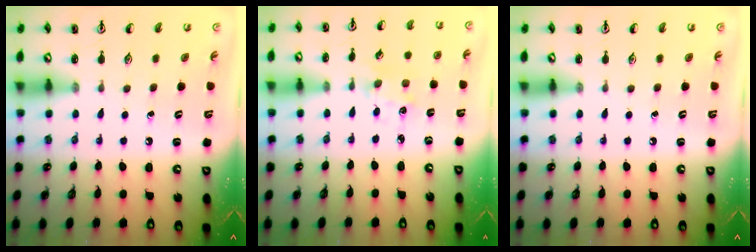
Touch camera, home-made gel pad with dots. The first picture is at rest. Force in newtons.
{"total": 2.1, "press": 2.0, "slide": 0.3}
{"total": 0.0}